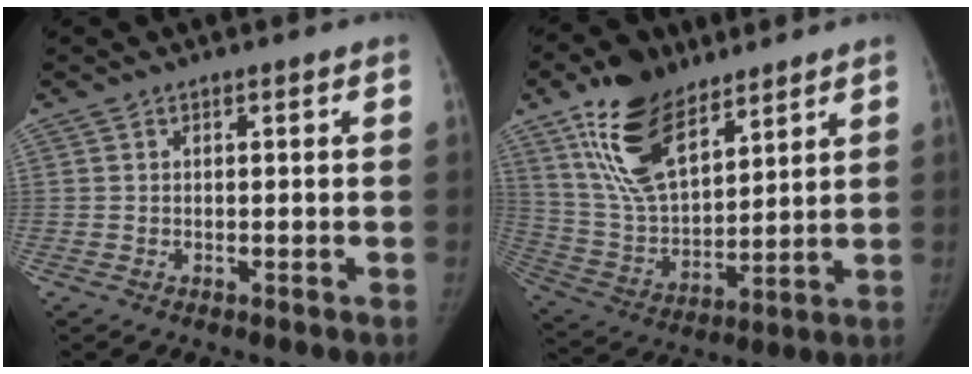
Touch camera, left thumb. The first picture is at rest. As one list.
[{"total": 18.3, "force": [11.5, 9.0, 11.1], "torque": [-0.172, -0.046, 0.225]}]